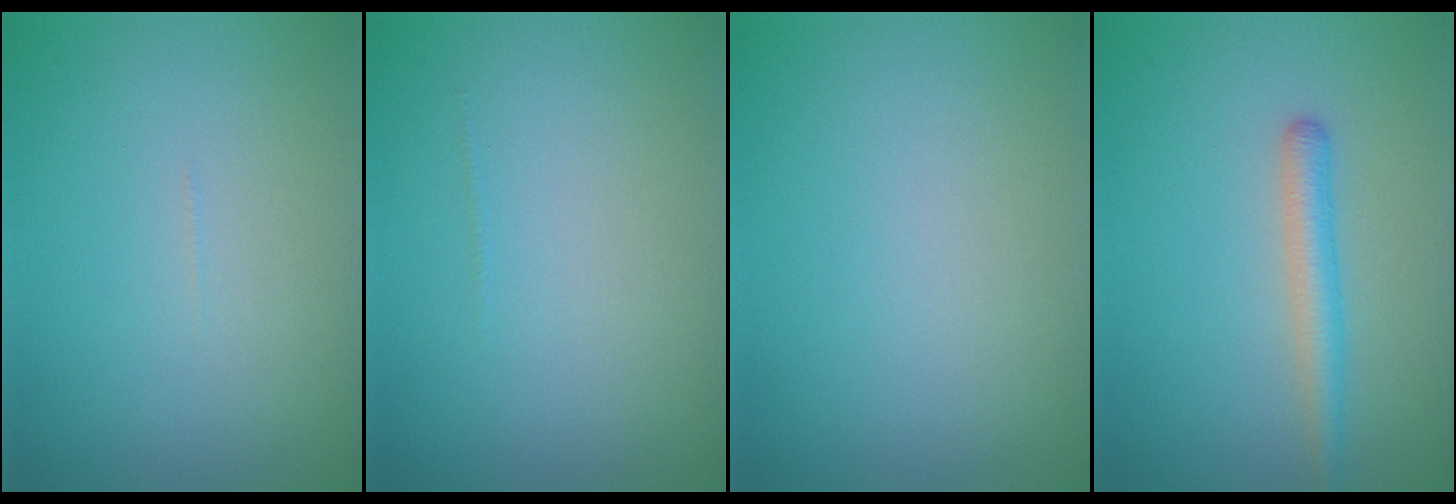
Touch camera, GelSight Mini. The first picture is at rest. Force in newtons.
{"total": 0.0}
{"total": 0.0}
{"total": 2.5, "press": 2.5, "slide": 0.1}